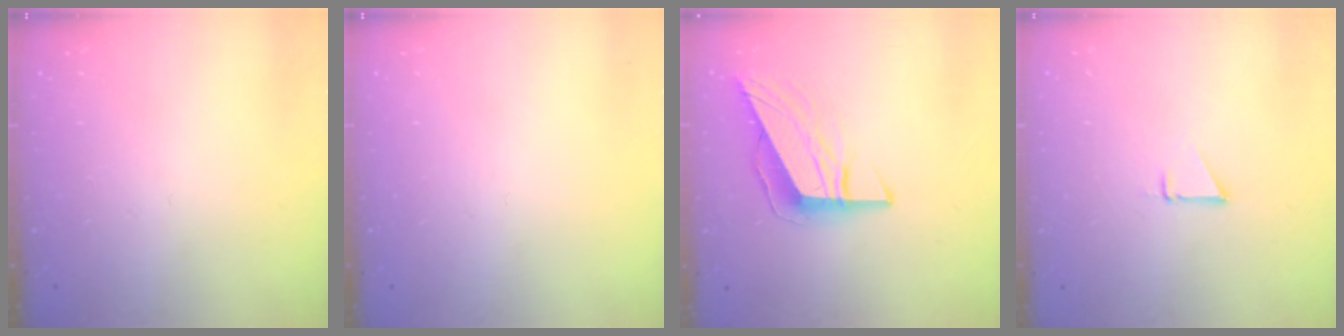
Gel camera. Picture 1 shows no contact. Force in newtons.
{"total": 0.0}
{"total": 9.4, "press": 9.4, "slide": 0.4}
{"total": 1.5, "press": 1.5, "slide": 0.0}